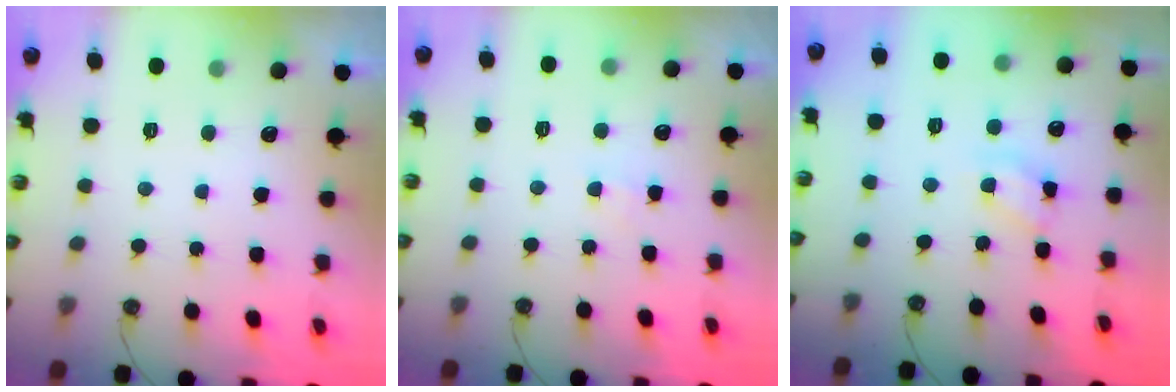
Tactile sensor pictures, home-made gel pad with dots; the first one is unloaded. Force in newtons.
{"total": 2.9, "press": 2.9, "slide": 0.5}
{"total": 6.4, "press": 6.4, "slide": 0.5}